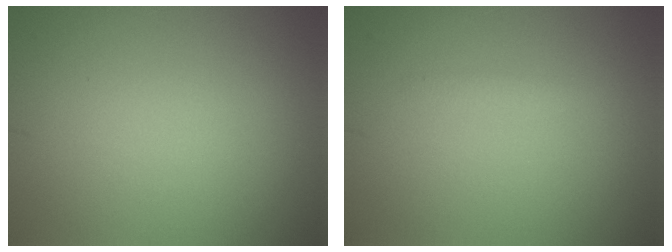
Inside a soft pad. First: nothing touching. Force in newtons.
{"total": 0.6, "press": 0.6, "slide": 0.1}